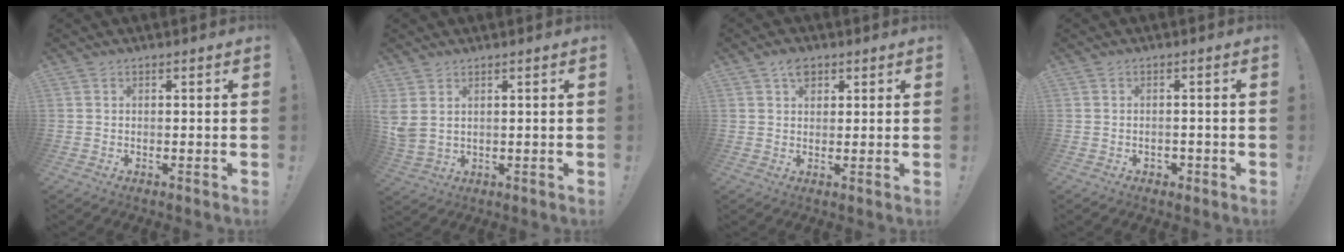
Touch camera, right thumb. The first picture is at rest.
{"total": 4.1, "force": [2.0, 2.1, 2.9], "torque": [-0.064, -0.008, 0.042]}
{"total": 4.2, "force": [2.1, 2.9, 2.2], "torque": [-0.033, -0.003, 0.038]}
{"total": 1.8, "force": [-0.8, 1.4, 0.8], "torque": [-0.018, 0.002, -0.015]}